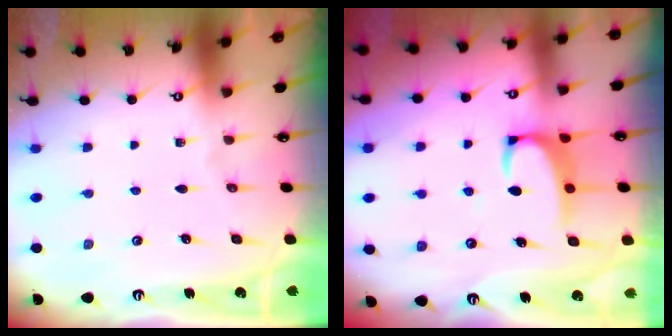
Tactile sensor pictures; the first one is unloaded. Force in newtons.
{"total": 3.3, "press": 3.3, "slide": 0.7}